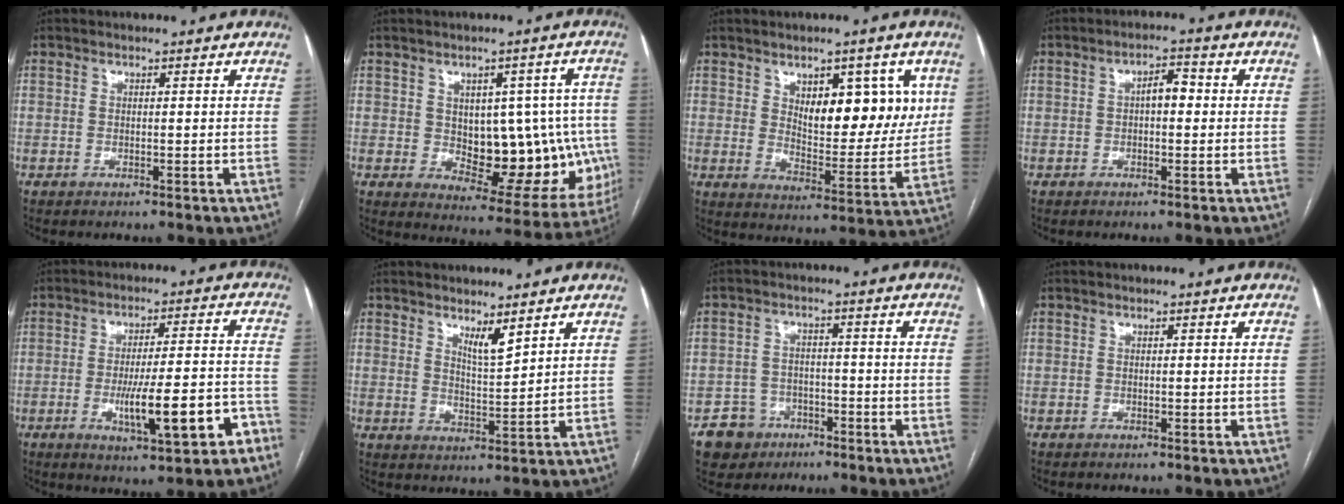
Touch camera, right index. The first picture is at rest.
{"total": 15.9, "force": [-0.4, 8.7, 13.2], "torque": [-0.158, 0.017, 0.022]}
{"total": 12.2, "force": [4.2, 5.5, 10.0], "torque": [-0.136, 0.004, 0.074]}
{"total": 3.4, "force": [0.1, 1.5, 3.0], "torque": [-0.046, 0.016, 0.000]}
{"total": 12.5, "force": [-5.1, 2.1, 11.2], "torque": [-0.169, 0.007, -0.067]}
{"total": 3.6, "force": [2.8, 0.4, 2.3], "torque": [-0.044, -0.016, 0.055]}
{"total": 5.9, "force": [-3.3, 4.8, 0.5], "torque": [-0.008, 0.011, -0.049]}
{"total": 0.0}